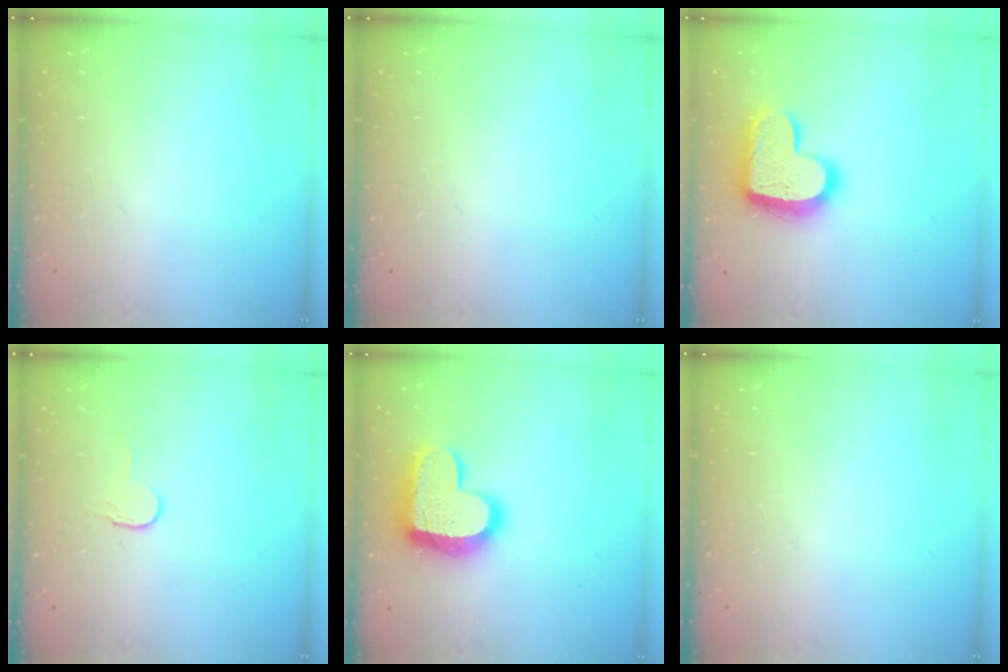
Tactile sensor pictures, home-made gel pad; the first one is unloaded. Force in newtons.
{"total": 0.0}
{"total": 17.7, "press": 17.6, "slide": 1.3}
{"total": 3.2, "press": 3.2, "slide": 0.3}
{"total": 17.9, "press": 17.9, "slide": 1.4}
{"total": 0.0}